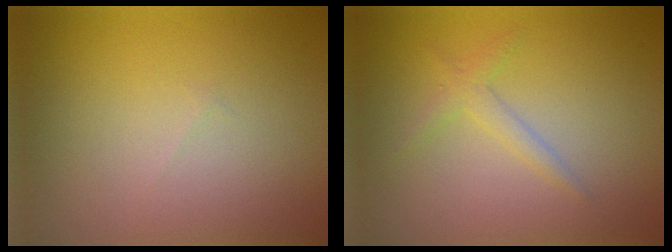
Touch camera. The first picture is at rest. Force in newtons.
{"total": 1.4, "press": 1.4, "slide": 0.1}